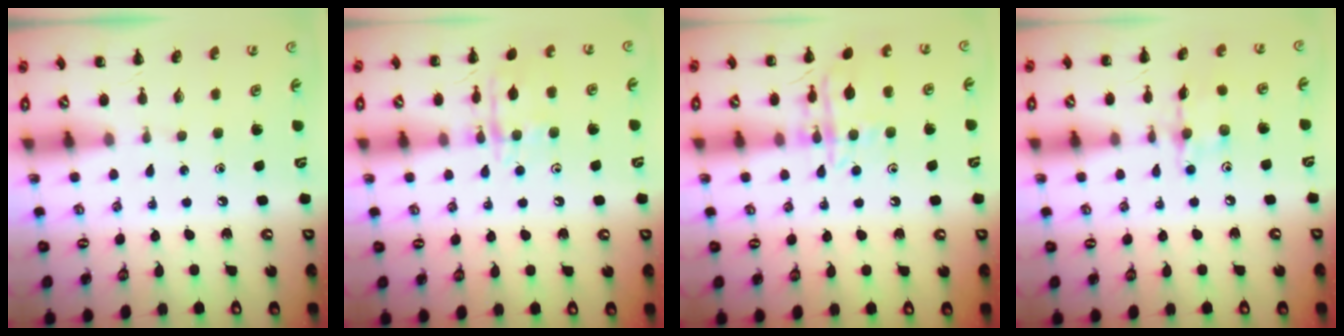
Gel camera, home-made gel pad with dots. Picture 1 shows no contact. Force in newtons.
{"total": 11.1, "press": 11.1, "slide": 0.6}
{"total": 13.3, "press": 13.2, "slide": 0.9}
{"total": 7.9, "press": 7.9, "slide": 0.7}